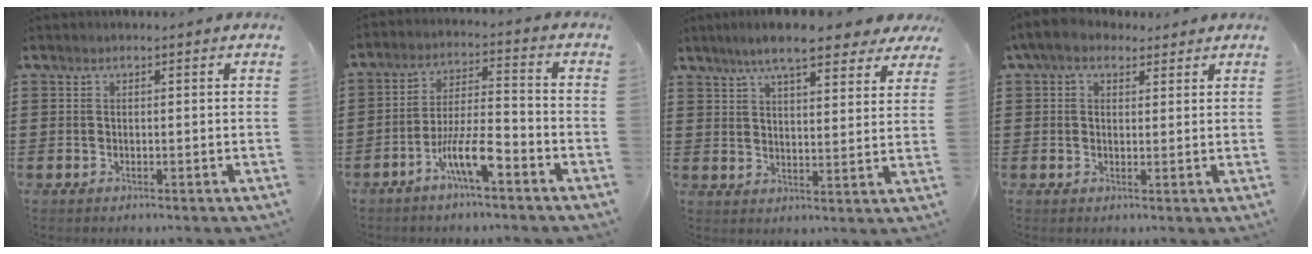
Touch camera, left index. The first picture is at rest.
{"total": 8.7, "force": [-5.1, 1.9, 6.8], "torque": [-0.142, 0.002, -0.098]}
{"total": 8.5, "force": [6.8, 1.4, 4.8], "torque": [-0.104, -0.010, 0.122]}
{"total": 4.3, "force": [2.8, 2.2, 2.4], "torque": [-0.056, 0.006, 0.053]}